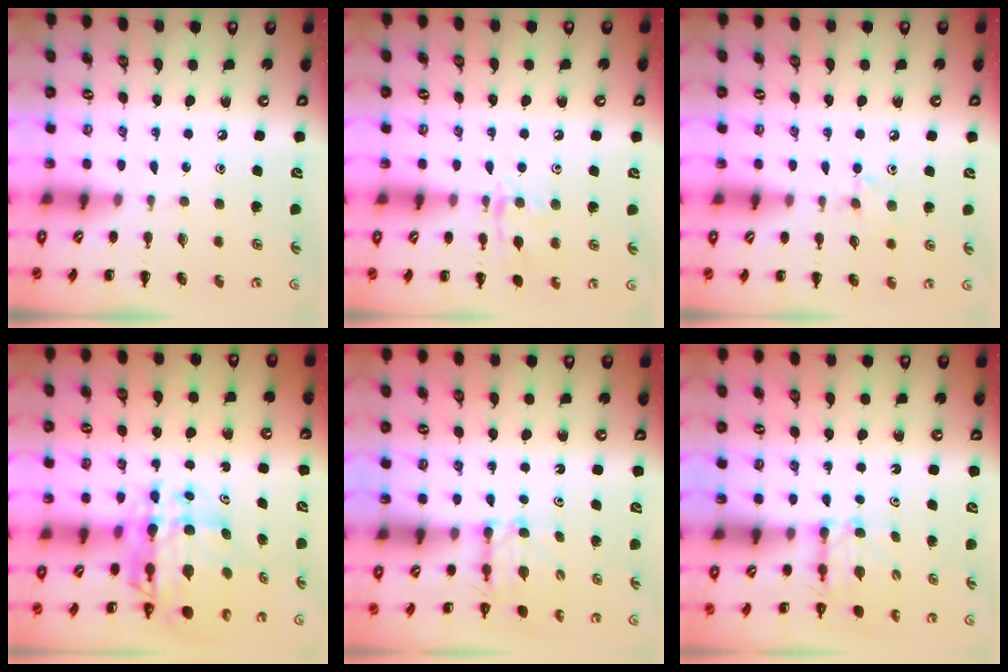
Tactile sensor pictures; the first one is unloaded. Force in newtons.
{"total": 9.7, "press": 9.6, "slide": 1.0}
{"total": 6.1, "press": 5.8, "slide": 1.9}
{"total": 9.3, "press": 8.9, "slide": 2.9}
{"total": 2.8, "press": 2.6, "slide": 1.1}
{"total": 2.8, "press": 2.6, "slide": 1.1}